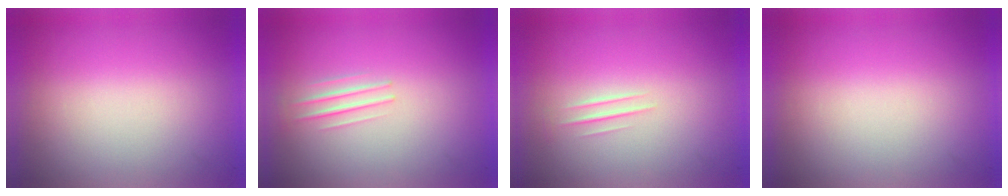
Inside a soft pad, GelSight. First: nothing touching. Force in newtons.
{"total": 1.3}
{"total": 1.1}
{"total": 1.5}